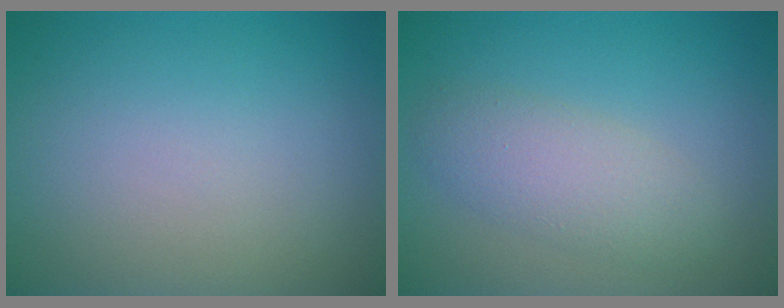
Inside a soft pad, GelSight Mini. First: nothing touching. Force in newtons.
{"total": 3.4, "press": 3.4, "slide": 0.1}